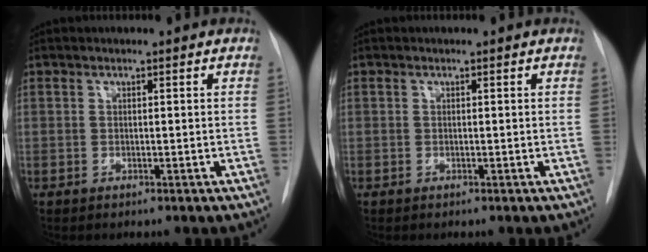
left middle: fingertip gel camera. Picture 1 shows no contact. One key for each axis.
{"total": 0.0}